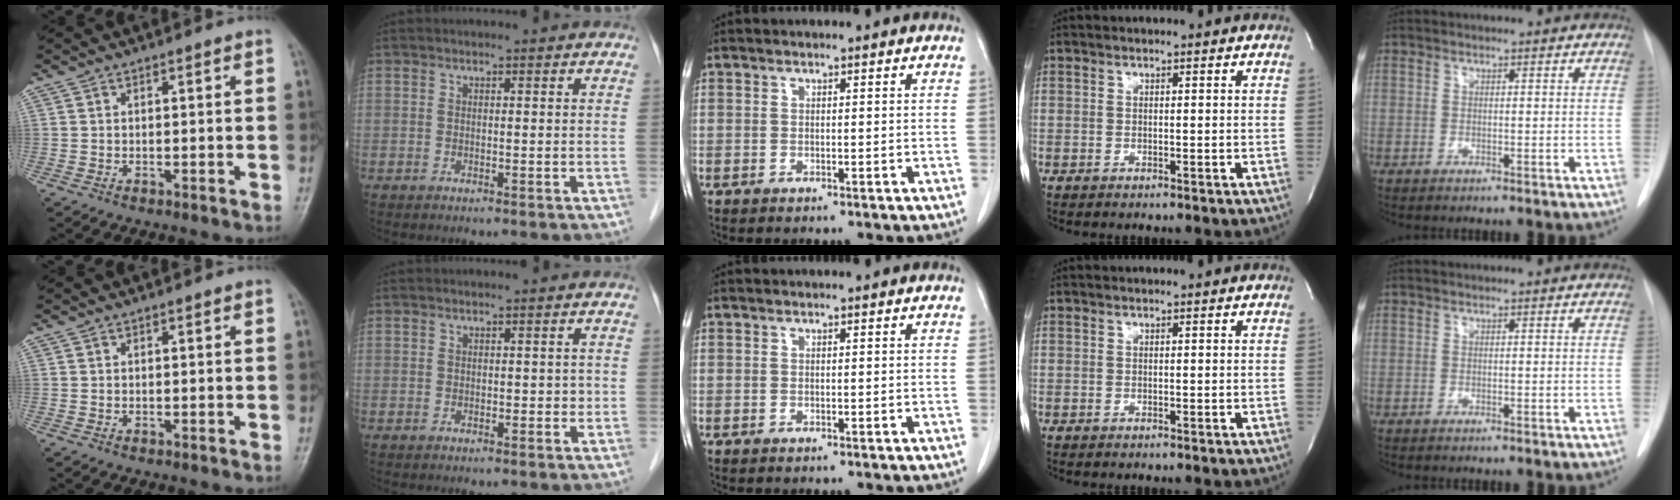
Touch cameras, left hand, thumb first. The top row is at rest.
{"index": {"total": 0.7, "force": [0.0, 0.6, 0.4], "torque": [-0.001, 0.003, -0.002]}}